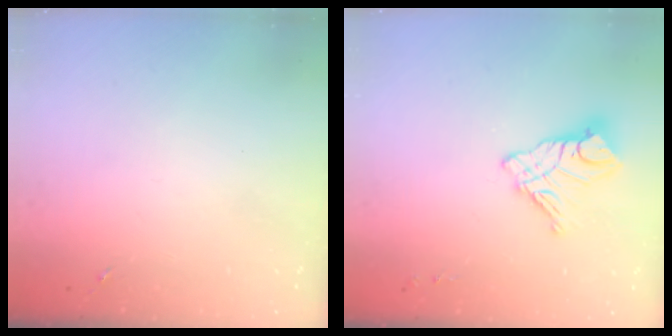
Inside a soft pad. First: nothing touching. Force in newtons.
{"total": 12.6, "press": 12.6, "slide": 1.2}